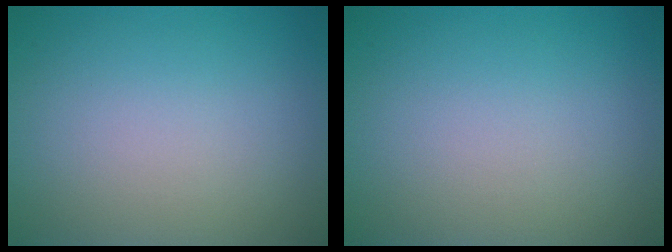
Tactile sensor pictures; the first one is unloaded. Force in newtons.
{"total": 0.0}